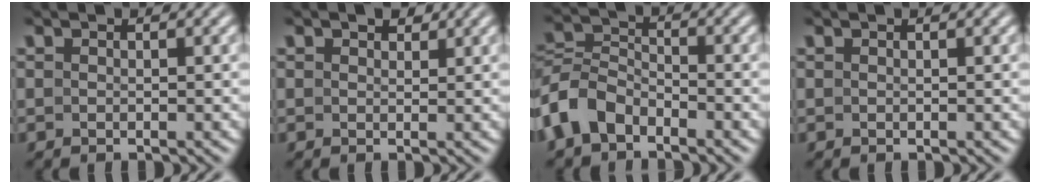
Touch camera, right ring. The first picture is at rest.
{"total": 1.1, "force": [1.0, 0.4, 0.3], "torque": [-0.002, -0.004, 0.021]}
{"total": 6.0, "force": [-3.1, 4.6, 2.3], "torque": [-0.063, -0.017, -0.051]}
{"total": 0.0}